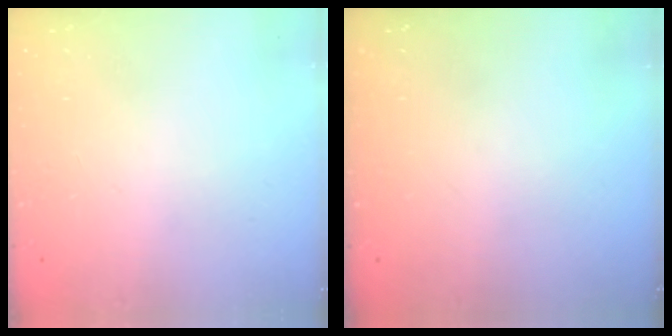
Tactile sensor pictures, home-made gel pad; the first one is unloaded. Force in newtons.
{"total": 0.0}